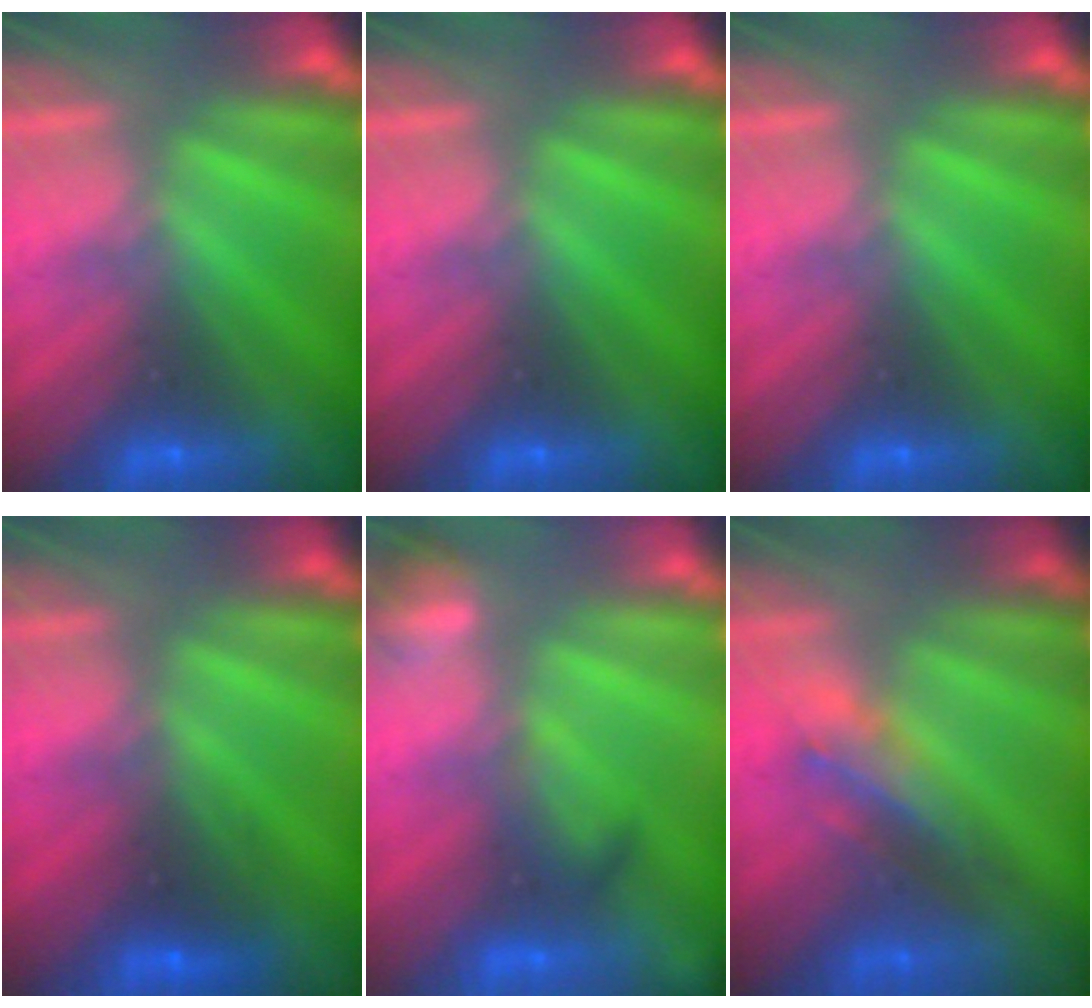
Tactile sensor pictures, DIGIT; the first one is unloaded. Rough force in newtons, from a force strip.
{"total": 0.0}
{"total": 0.0}
{"total": 2.6}
{"total": 2.4}
{"total": 2.9}